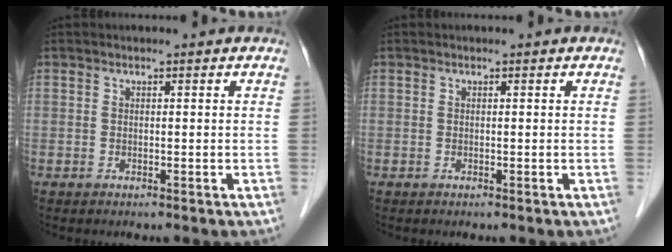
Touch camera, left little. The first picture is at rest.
{"total": 0.0}